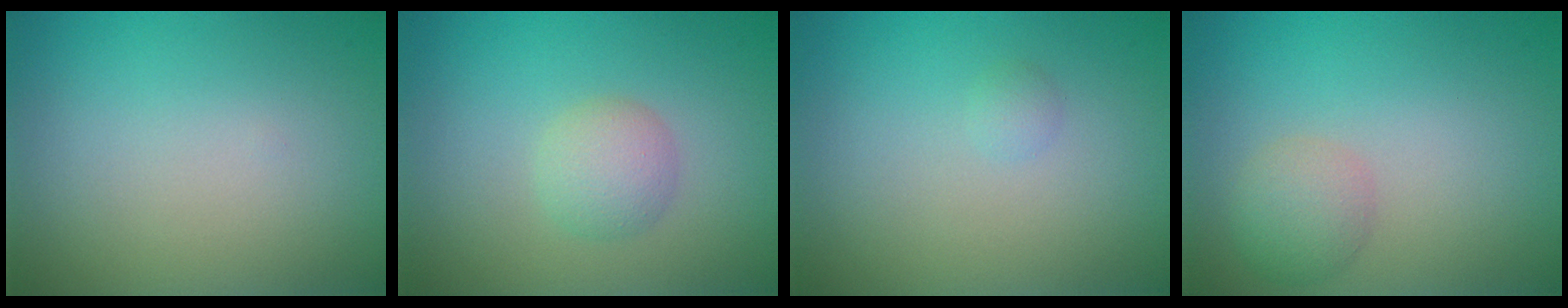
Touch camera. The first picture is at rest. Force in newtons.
{"total": 2.4, "press": 2.4, "slide": 0.1}
{"total": 0.8, "press": 0.8, "slide": 0.0}
{"total": 2.4, "press": 2.4, "slide": 0.0}